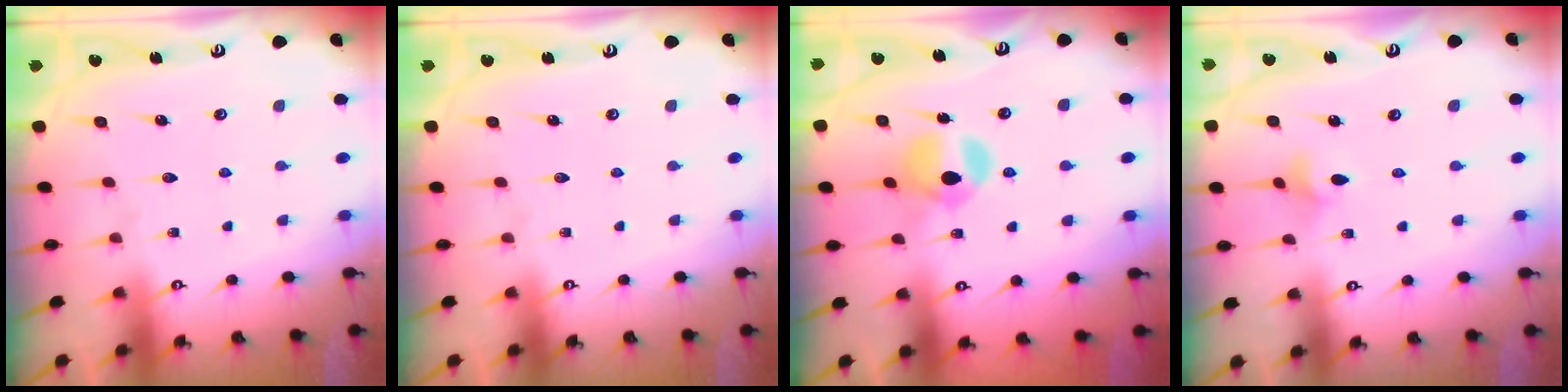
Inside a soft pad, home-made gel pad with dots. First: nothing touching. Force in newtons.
{"total": 0.0}
{"total": 9.9, "press": 9.9, "slide": 0.8}
{"total": 3.6, "press": 3.5, "slide": 0.6}